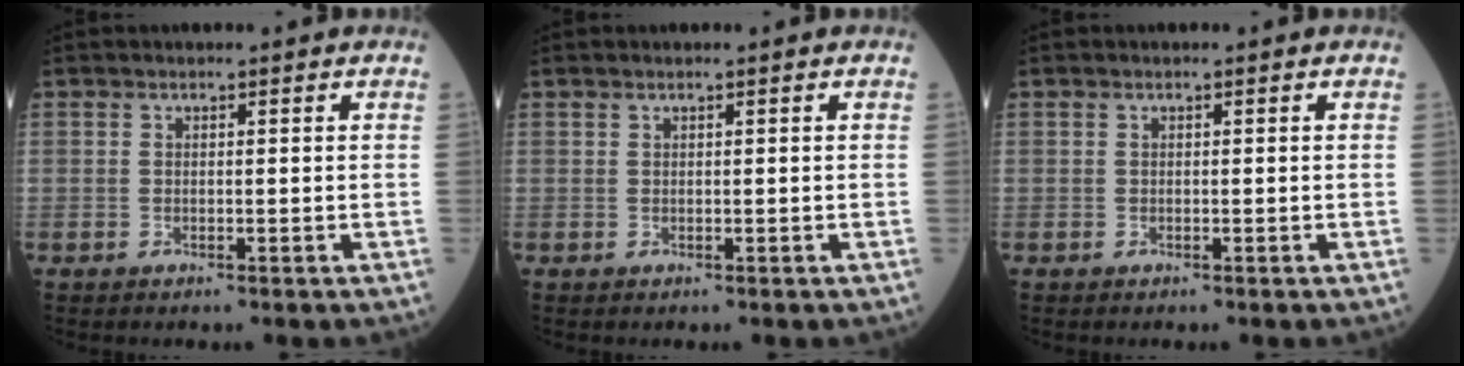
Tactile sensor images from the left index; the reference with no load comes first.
{"total": 0.0}
{"total": 0.0}